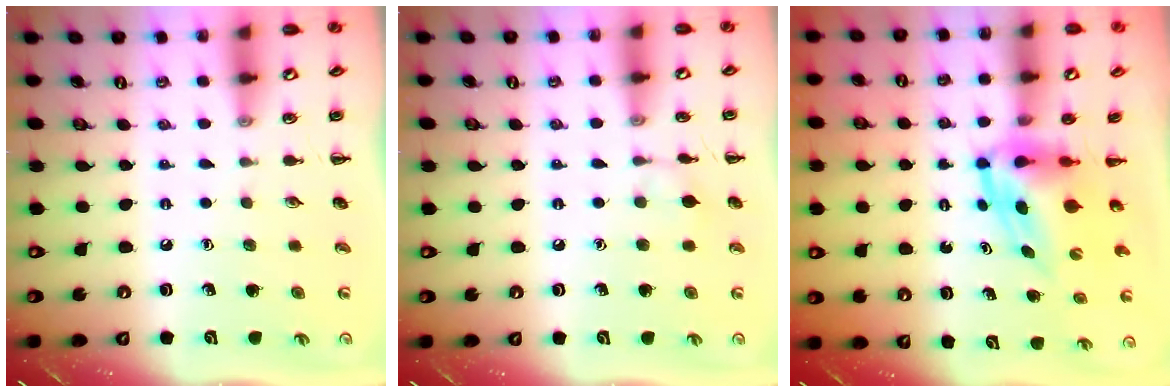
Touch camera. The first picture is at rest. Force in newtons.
{"total": 6.2, "press": 5.9, "slide": 1.8}
{"total": 4.5, "press": 4.4, "slide": 0.7}